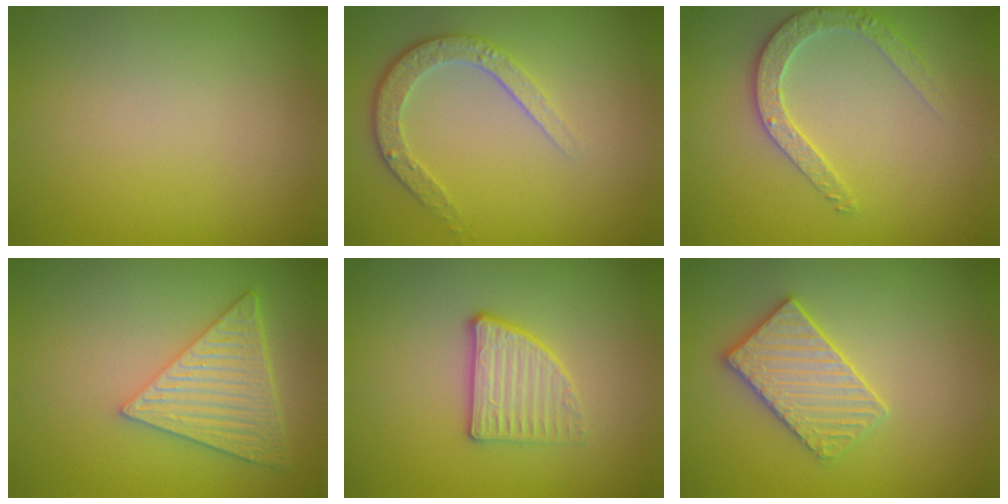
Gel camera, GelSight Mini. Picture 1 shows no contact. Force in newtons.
{"total": 3.4, "press": 2.7, "slide": 2.1}
{"total": 2.7, "press": 2.7, "slide": 0.3}
{"total": 6.1, "press": 4.5, "slide": 4.2}
{"total": 2.8, "press": 2.5, "slide": 1.2}
{"total": 3.4, "press": 3.4, "slide": 0.3}